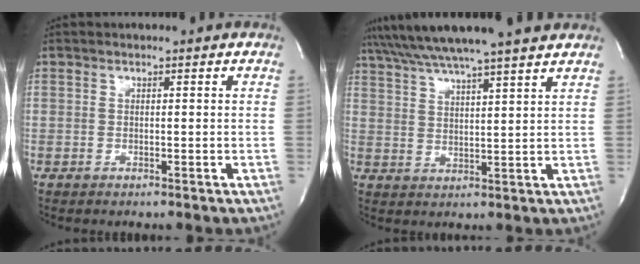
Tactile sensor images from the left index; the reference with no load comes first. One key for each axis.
{"total": 15.3, "fx": 13.4, "fy": -0.4, "fz": 7.5, "tx": -0.137, "ty": 0.029, "tz": 0.198}